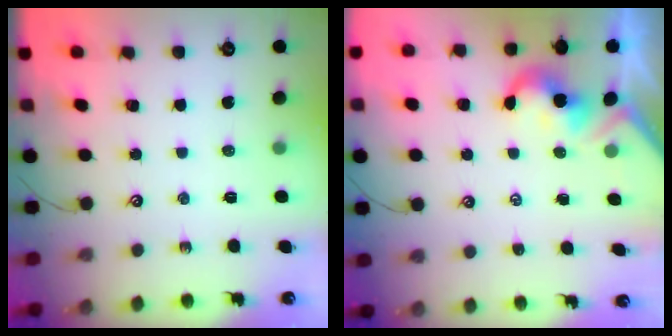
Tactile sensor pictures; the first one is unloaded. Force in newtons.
{"total": 2.1, "press": 2.0, "slide": 0.5}